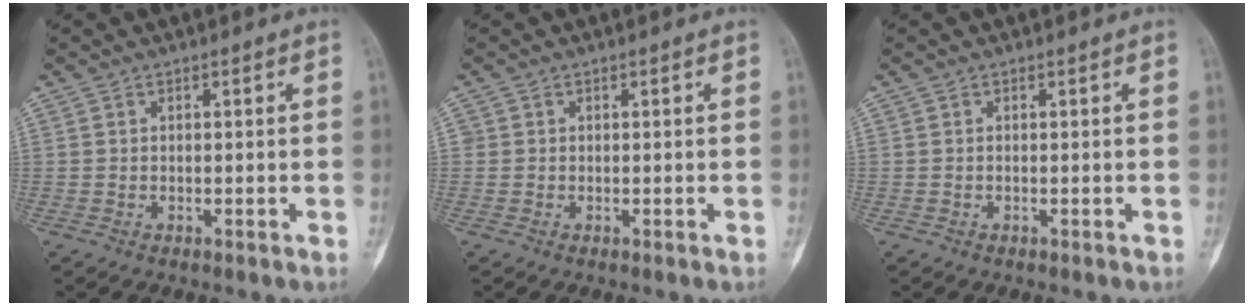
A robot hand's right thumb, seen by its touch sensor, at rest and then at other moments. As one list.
[{"total": 0.7, "force": [0.0, 0.7, 0.1], "torque": [0.004, 0.003, 0.000]}, {"total": 0.0}]